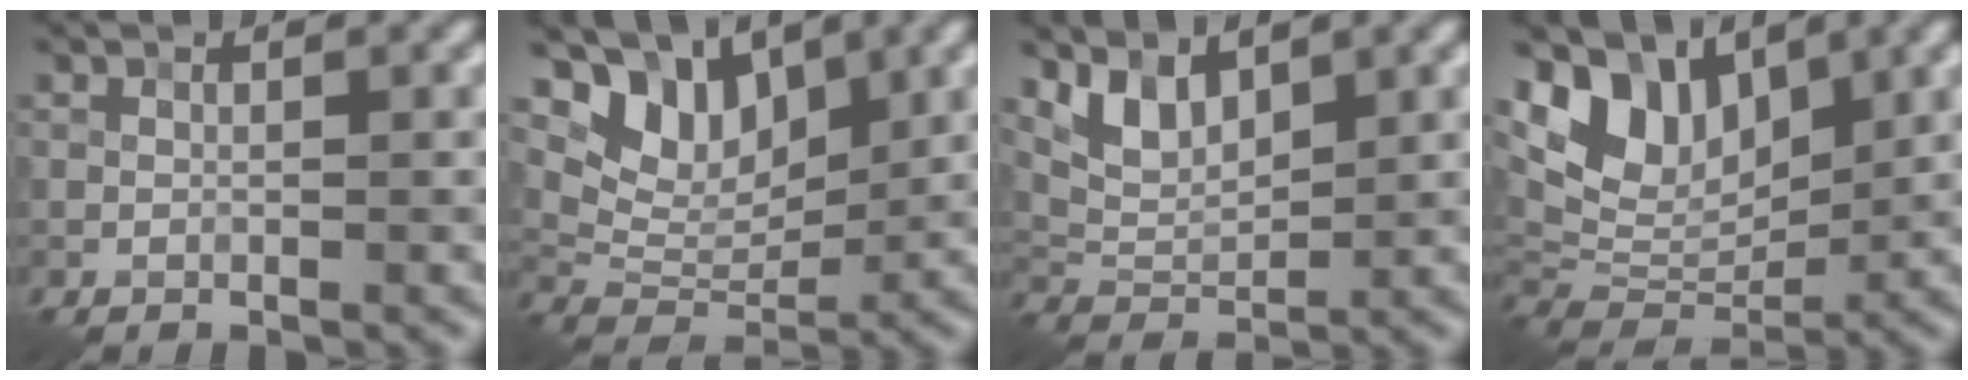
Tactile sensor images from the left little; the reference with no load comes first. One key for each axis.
{"total": 6.7, "fx": 4.1, "fy": 3.9, "fz": 3.6, "tx": -0.064, "ty": -0.009, "tz": 0.071}
{"total": 3.7, "fx": 2.3, "fy": 1.8, "fz": 2.2, "tx": -0.051, "ty": -0.010, "tz": 0.049}
{"total": 7.9, "fx": 4.2, "fy": 4.9, "fz": 4.5, "tx": -0.086, "ty": -0.004, "tz": 0.073}